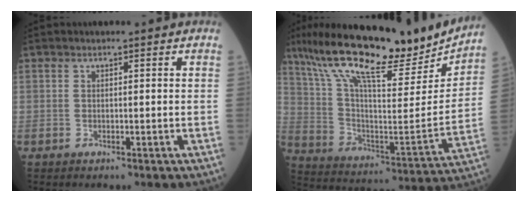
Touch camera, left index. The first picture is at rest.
{"total": 23.7, "force": [20.0, 4.3, 12.0], "torque": [-0.221, -0.009, 0.315]}